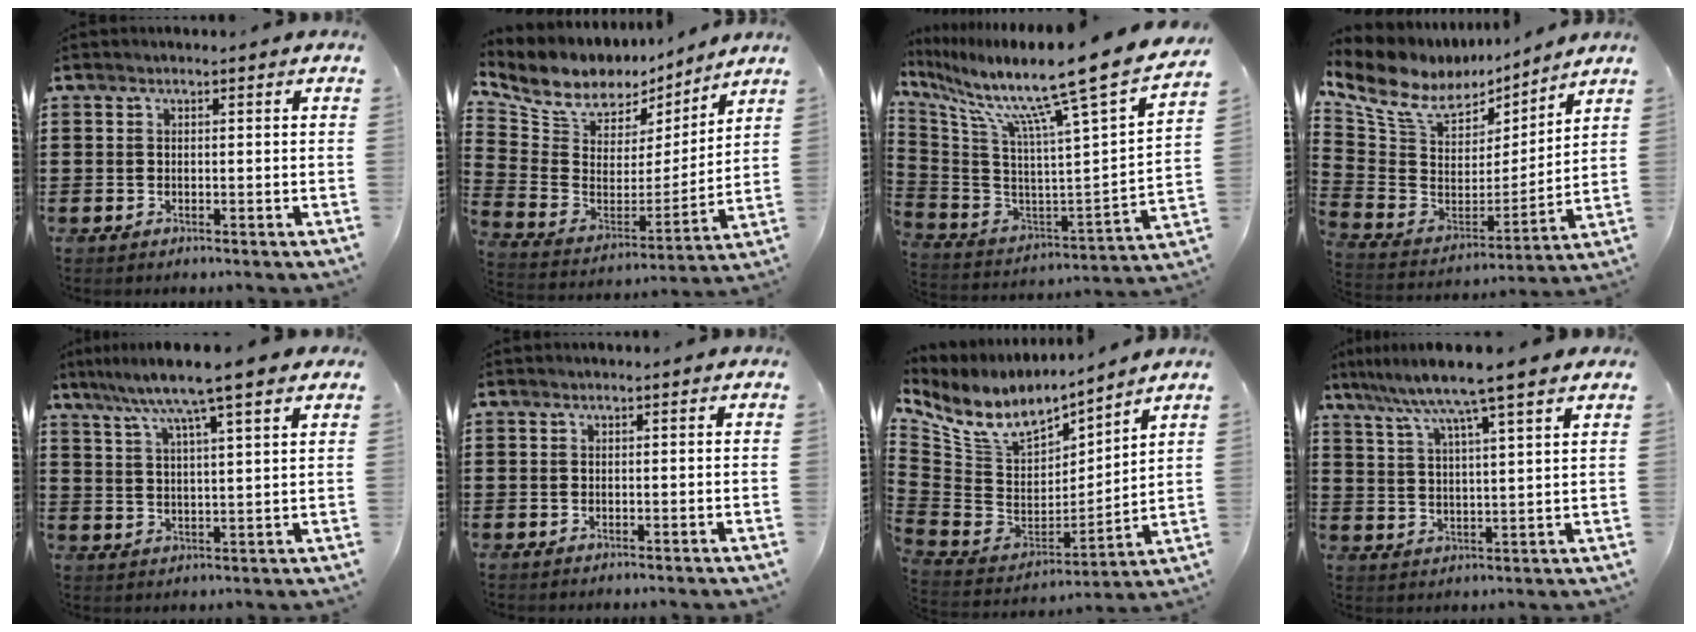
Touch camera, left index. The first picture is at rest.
{"total": 8.0, "force": [6.4, 4.4, 2.1], "torque": [-0.086, -0.038, 0.116]}
{"total": 11.9, "force": [9.1, -0.7, 7.6], "torque": [-0.151, -0.086, 0.128]}
{"total": 9.9, "force": [7.0, 5.4, 4.4], "torque": [-0.126, -0.037, 0.127]}
{"total": 7.9, "force": [6.2, -0.1, 4.9], "torque": [-0.115, -0.021, 0.106]}
{"total": 0.0}
{"total": 8.9, "force": [6.3, 4.4, 4.4], "torque": [-0.122, -0.039, 0.113]}
{"total": 7.1, "force": [5.8, -0.8, 4.0], "torque": [-0.100, -0.033, 0.095]}